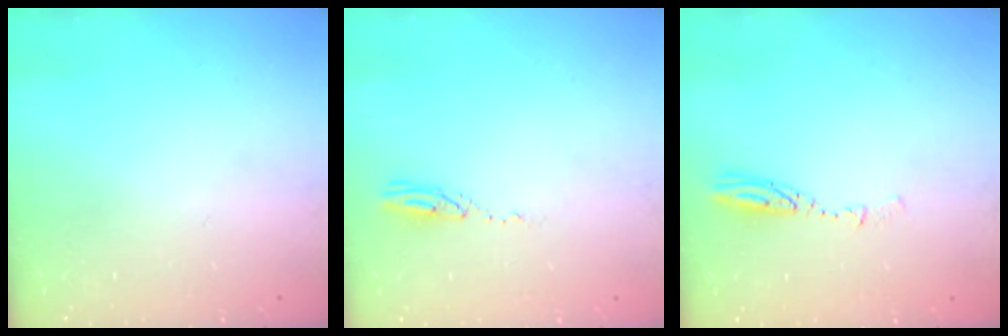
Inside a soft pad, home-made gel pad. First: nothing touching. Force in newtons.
{"total": 3.5, "press": 3.5, "slide": 0.3}
{"total": 3.6, "press": 3.5, "slide": 0.4}